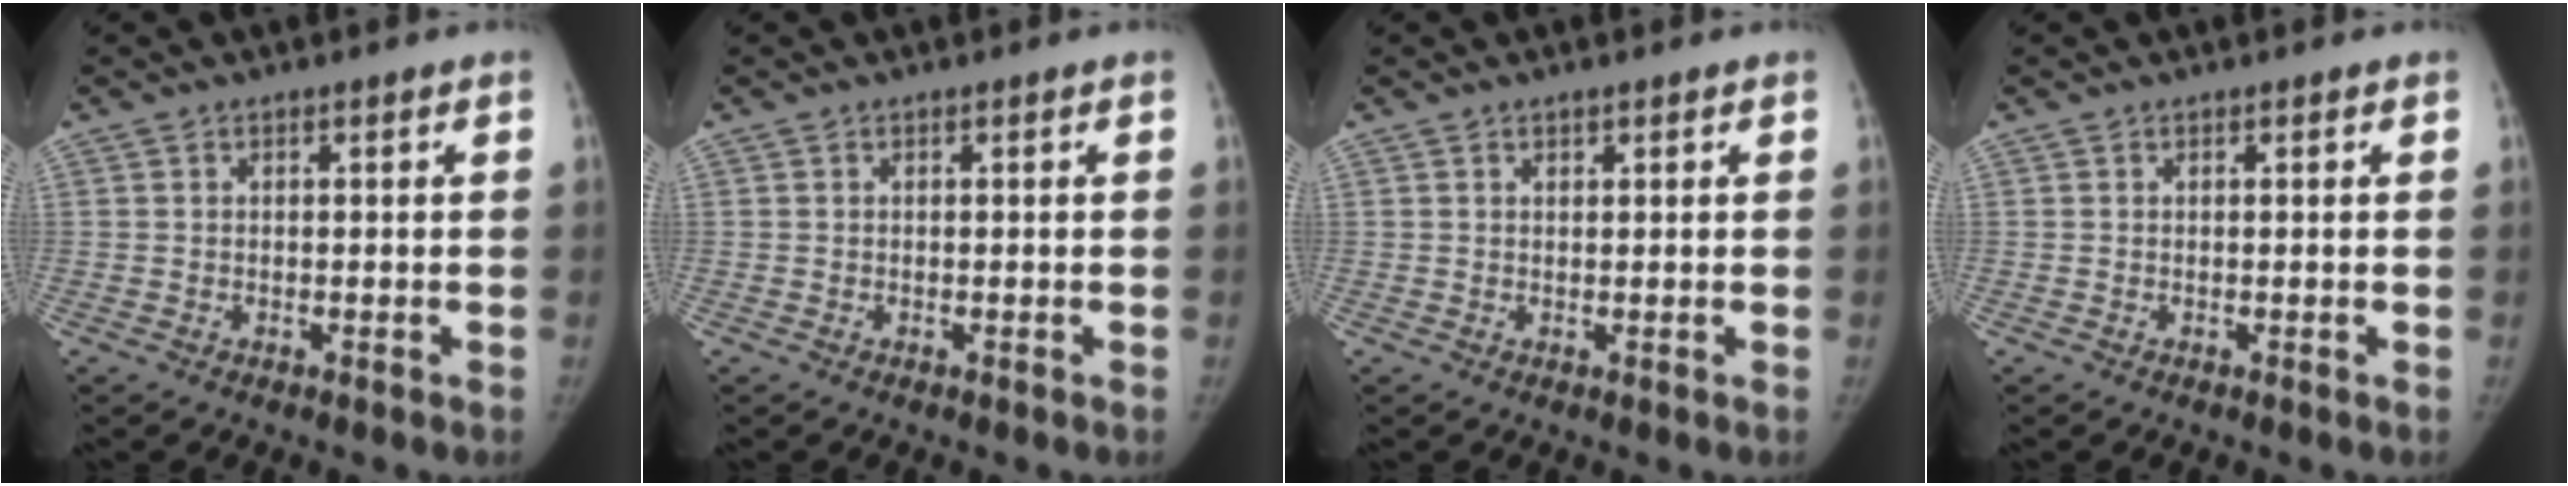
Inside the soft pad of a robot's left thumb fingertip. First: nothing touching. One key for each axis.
{"total": 0.0}
{"total": 0.9, "fx": 0.6, "fy": 0.4, "fz": 0.4, "tx": -0.002, "ty": -0.003, "tz": 0.011}
{"total": 0.0}